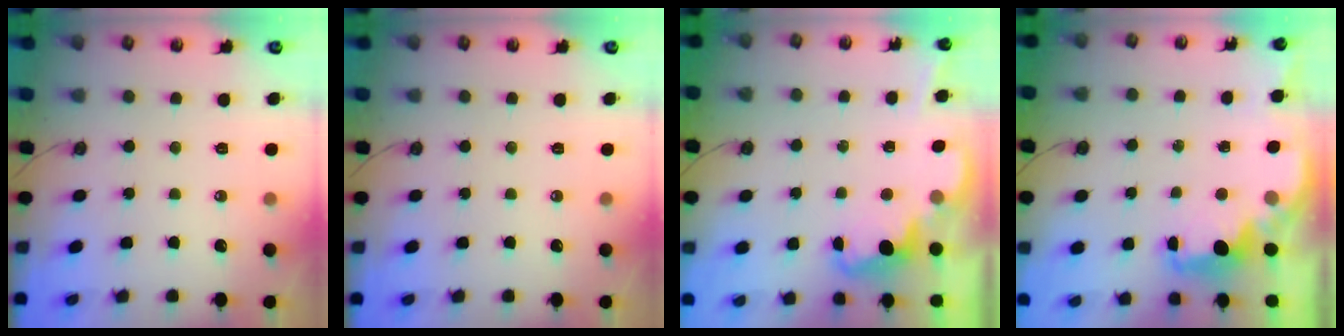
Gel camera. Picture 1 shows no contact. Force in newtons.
{"total": 0.7, "press": 0.0, "slide": 0.7}
{"total": 2.2, "press": 2.1, "slide": 0.5}
{"total": 2.3, "press": 2.1, "slide": 0.7}